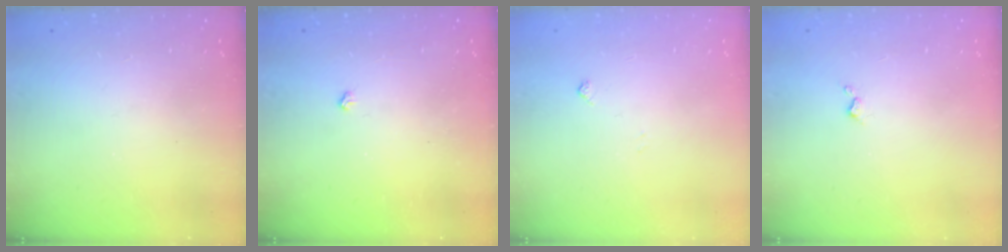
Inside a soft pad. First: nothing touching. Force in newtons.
{"total": 2.1, "press": 2.1, "slide": 0.4}
{"total": 3.8, "press": 3.8, "slide": 0.7}
{"total": 2.2, "press": 2.1, "slide": 0.5}